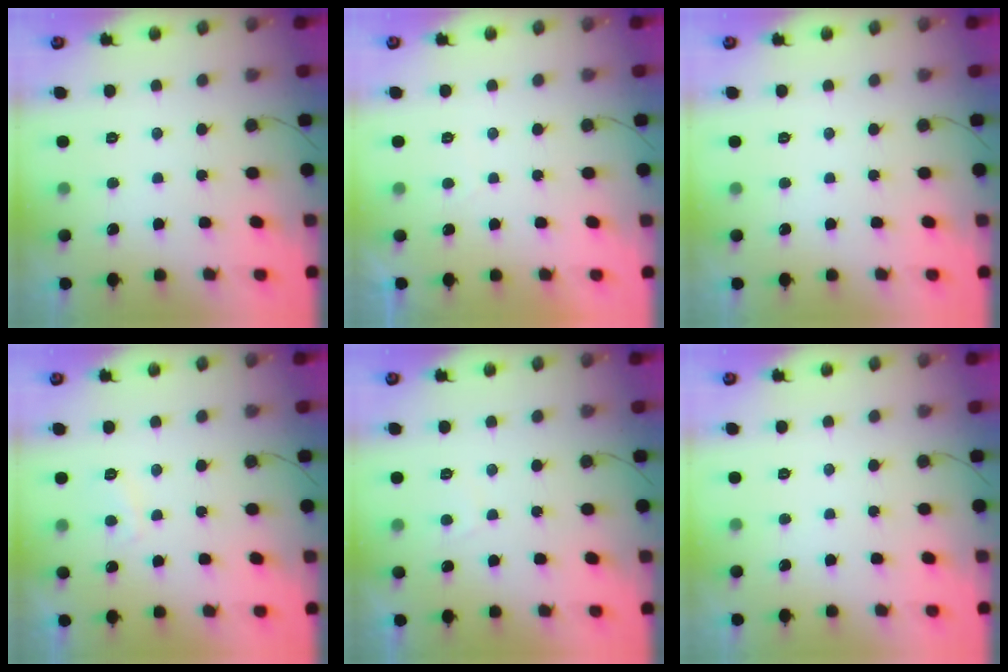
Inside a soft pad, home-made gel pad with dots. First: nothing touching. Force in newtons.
{"total": 0.7, "press": 0.4, "slide": 0.6}
{"total": 0.0}
{"total": 2.8, "press": 2.7, "slide": 0.6}
{"total": 0.5, "press": 0.2, "slide": 0.5}
{"total": 0.0}